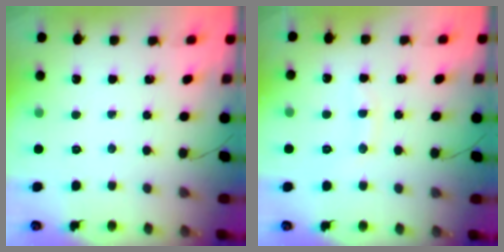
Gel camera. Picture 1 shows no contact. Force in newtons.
{"total": 7.3, "press": 7.2, "slide": 1.2}